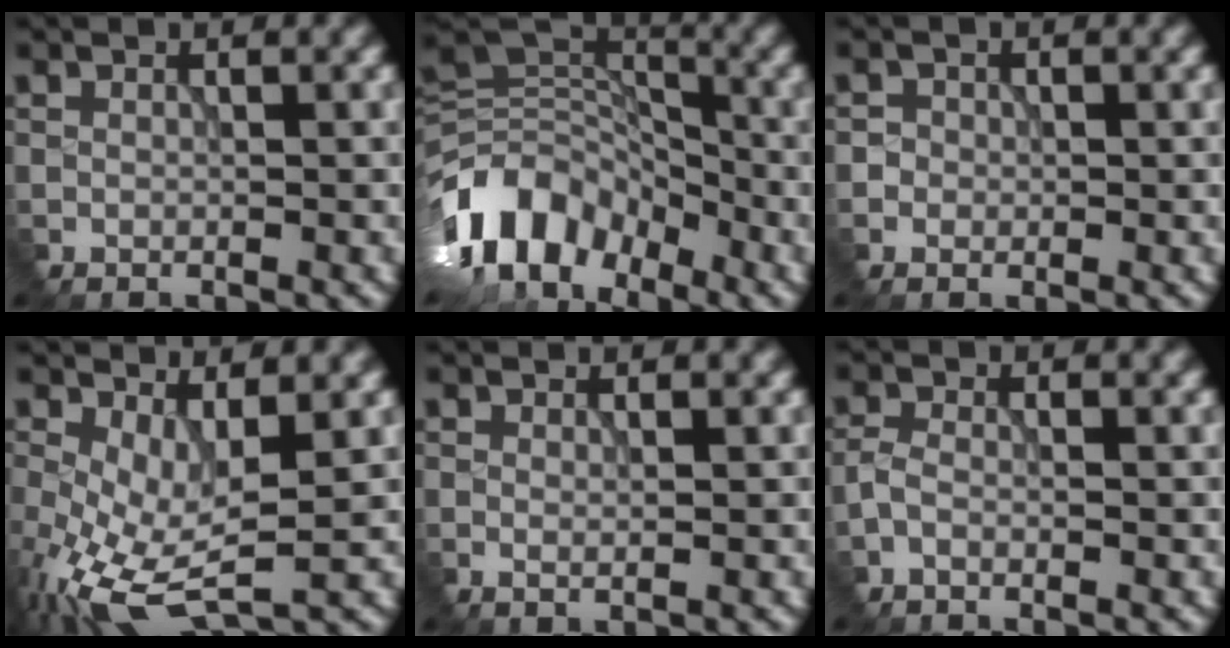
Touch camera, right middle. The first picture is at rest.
{"total": 9.5, "force": [-5.3, 5.9, 5.3], "torque": [-0.090, 0.003, -0.116]}
{"total": 1.3, "force": [-0.1, 1.3, 0.4], "torque": [0.002, -0.002, -0.006]}
{"total": 7.4, "force": [-1.5, 3.2, 6.4], "torque": [-0.149, -0.013, -0.026]}
{"total": 0.5, "force": [0.1, 0.1, 0.5], "torque": [-0.009, -0.002, 0.002]}
{"total": 1.6, "force": [-0.8, 0.8, 1.1], "torque": [-0.029, 0.000, -0.020]}